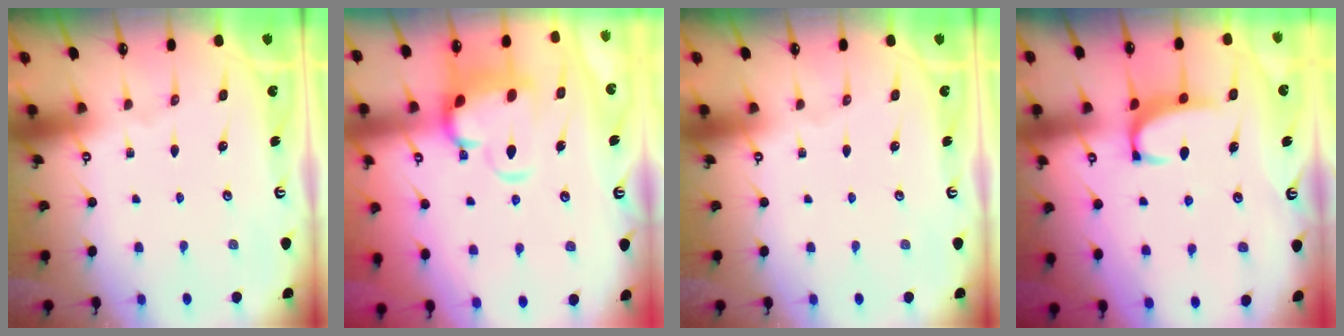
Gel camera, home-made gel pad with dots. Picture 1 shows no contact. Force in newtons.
{"total": 5.8, "press": 5.6, "slide": 1.6}
{"total": 0.0}
{"total": 2.3, "press": 2.2, "slide": 0.6}